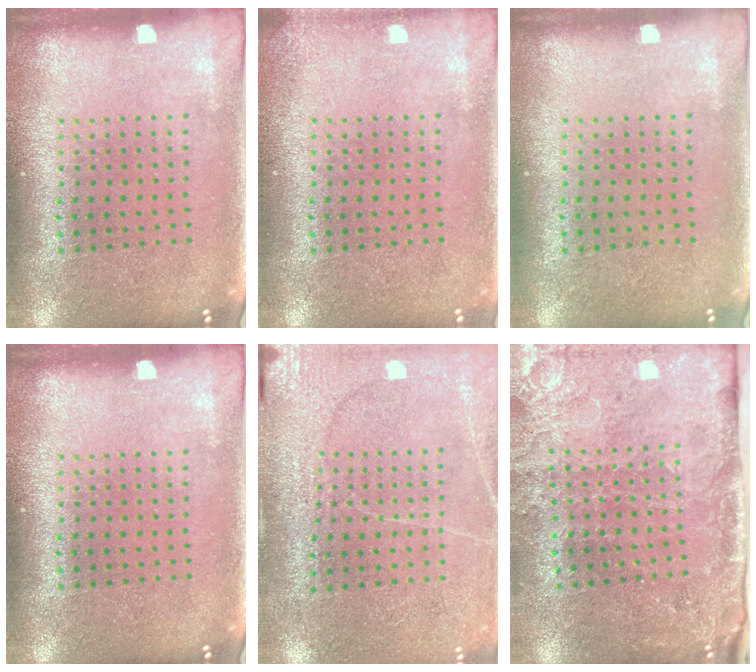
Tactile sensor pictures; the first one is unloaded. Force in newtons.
{"total": 1.1, "press": 1.1, "slide": 0.1}
{"total": 0.0}
{"total": 0.0}
{"total": 2.8, "press": 2.7, "slide": 0.7}
{"total": 3.2, "press": 3.2, "slide": 0.5}